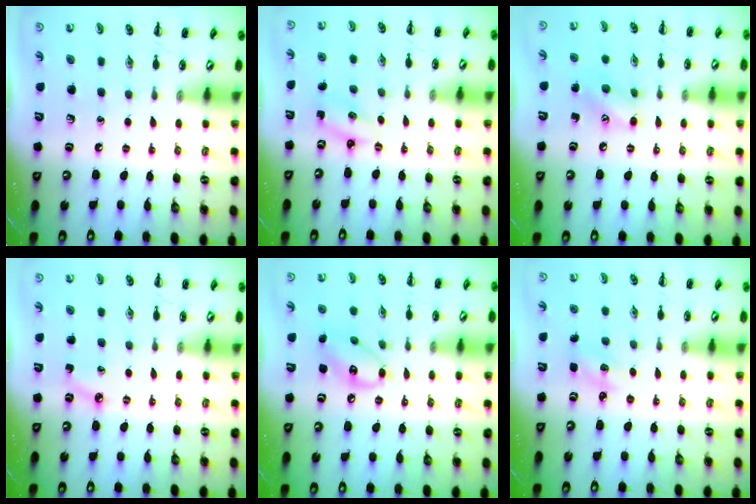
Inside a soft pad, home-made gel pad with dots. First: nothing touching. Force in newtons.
{"total": 2.3, "press": 2.3, "slide": 0.6}
{"total": 7.4, "press": 7.3, "slide": 0.6}
{"total": 2.8, "press": 2.7, "slide": 0.7}
{"total": 7.9, "press": 7.8, "slide": 1.3}
{"total": 2.1, "press": 2.0, "slide": 0.6}